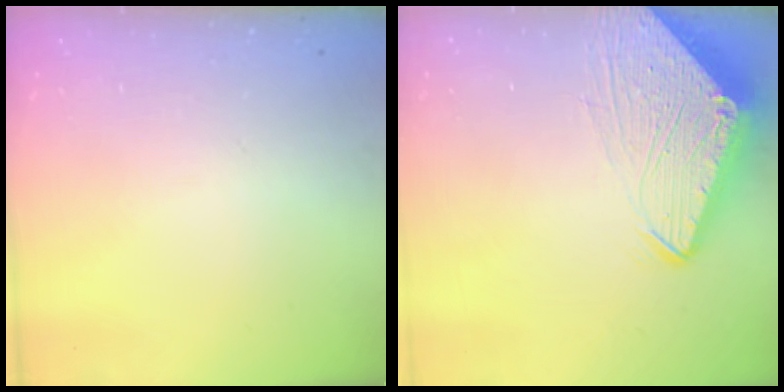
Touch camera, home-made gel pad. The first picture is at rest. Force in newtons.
{"total": 8.0, "press": 8.0, "slide": 0.7}